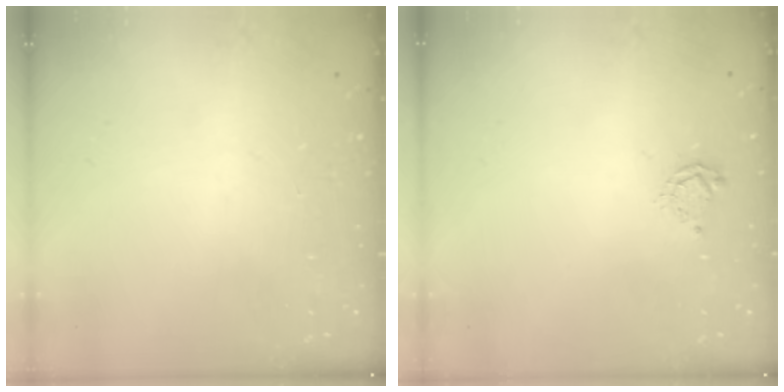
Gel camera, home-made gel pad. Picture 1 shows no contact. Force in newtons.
{"total": 5.3, "press": 5.3, "slide": 0.5}